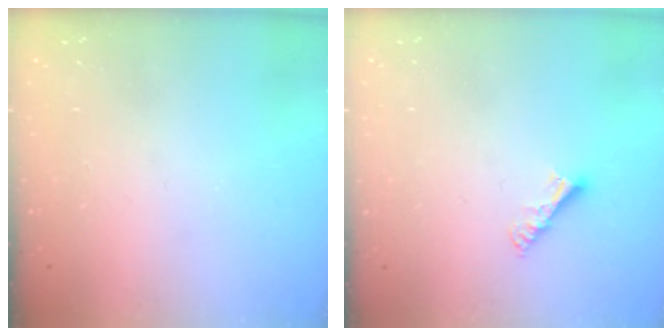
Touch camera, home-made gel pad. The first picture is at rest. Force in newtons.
{"total": 4.4, "press": 4.4, "slide": 0.6}